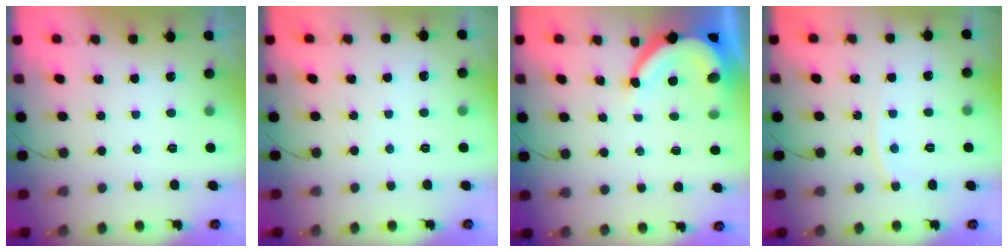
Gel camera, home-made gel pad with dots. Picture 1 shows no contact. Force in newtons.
{"total": 3.0, "press": 3.0, "slide": 0.4}
{"total": 7.3, "press": 7.2, "slide": 0.8}
{"total": 4.5, "press": 4.5, "slide": 0.5}